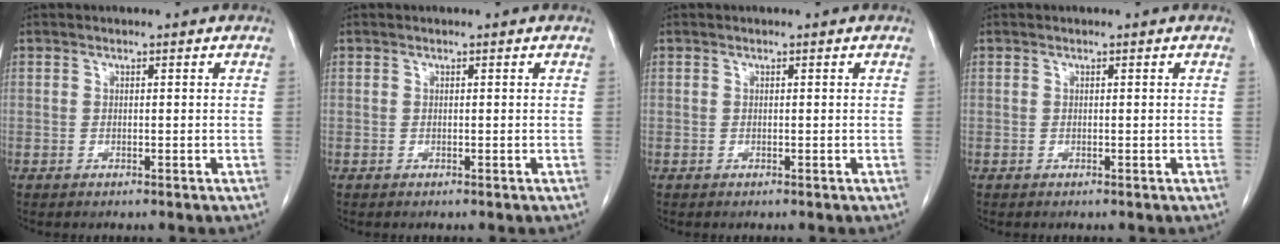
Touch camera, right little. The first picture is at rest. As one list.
[{"total": 0.0}, {"total": 0.0}, {"total": 0.0}]